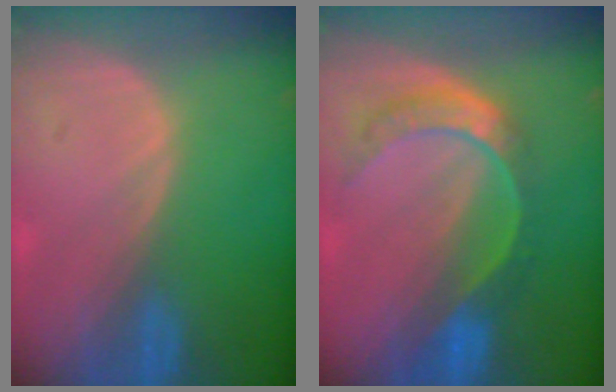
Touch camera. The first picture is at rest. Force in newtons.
{"total": 7.8, "press": 6.6, "slide": 4.3}